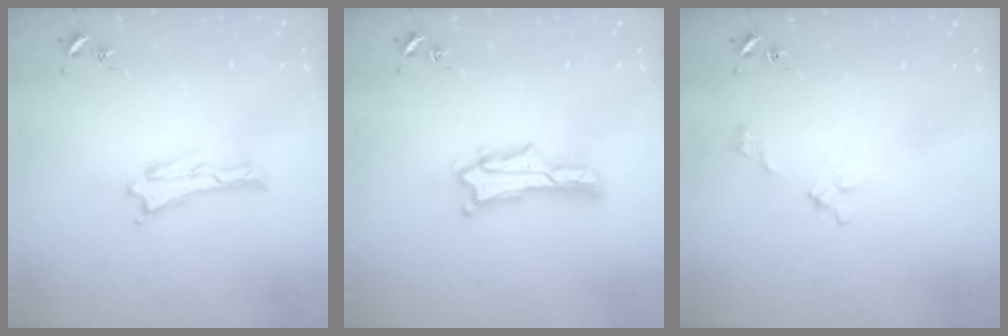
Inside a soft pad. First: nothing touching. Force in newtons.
{"total": 2.7, "press": 2.7, "slide": 0.4}
{"total": 2.7, "press": 2.6, "slide": 0.3}